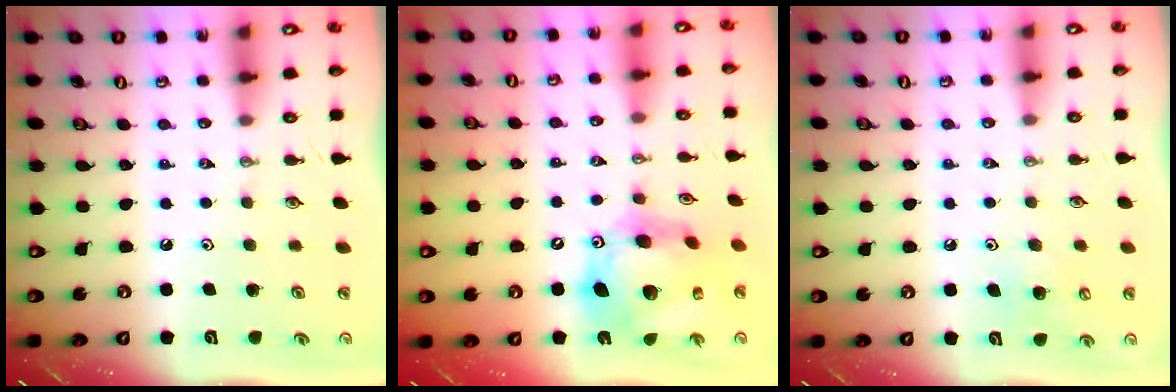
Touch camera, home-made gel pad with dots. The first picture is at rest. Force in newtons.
{"total": 18.7, "press": 18.6, "slide": 2.0}
{"total": 6.8, "press": 6.8, "slide": 0.6}